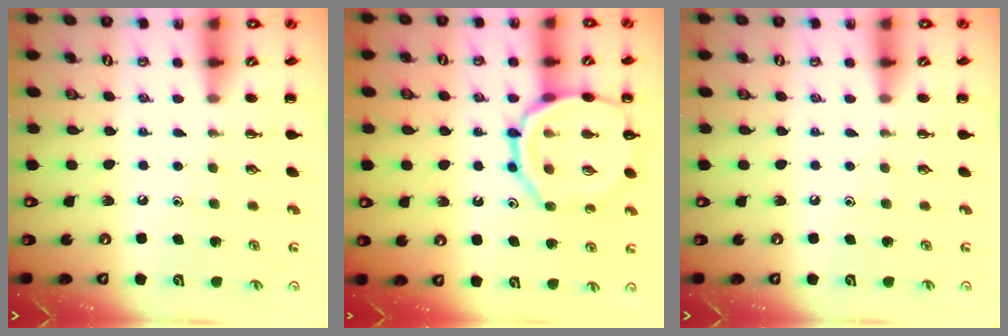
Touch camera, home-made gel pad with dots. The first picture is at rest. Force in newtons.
{"total": 15.2, "press": 15.1, "slide": 1.3}
{"total": 0.0}